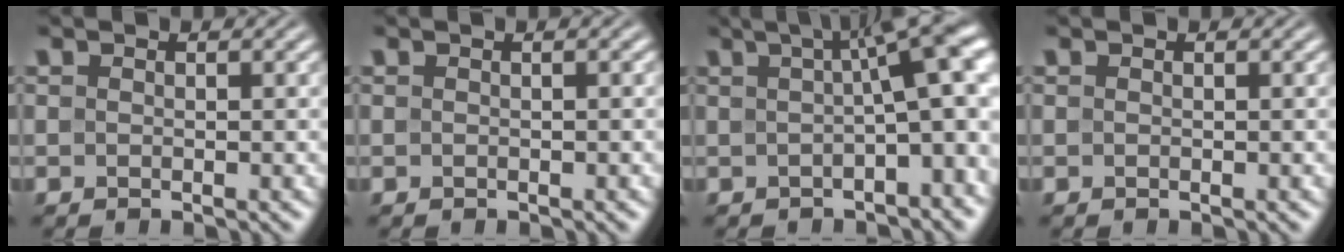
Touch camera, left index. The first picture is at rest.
{"total": 0.6, "force": [0.0, 0.1, 0.5], "torque": [-0.006, 0.005, 0.000]}
{"total": 9.5, "force": [1.3, 2.5, 9.1], "torque": [-0.101, 0.029, 0.011]}
{"total": 0.0}